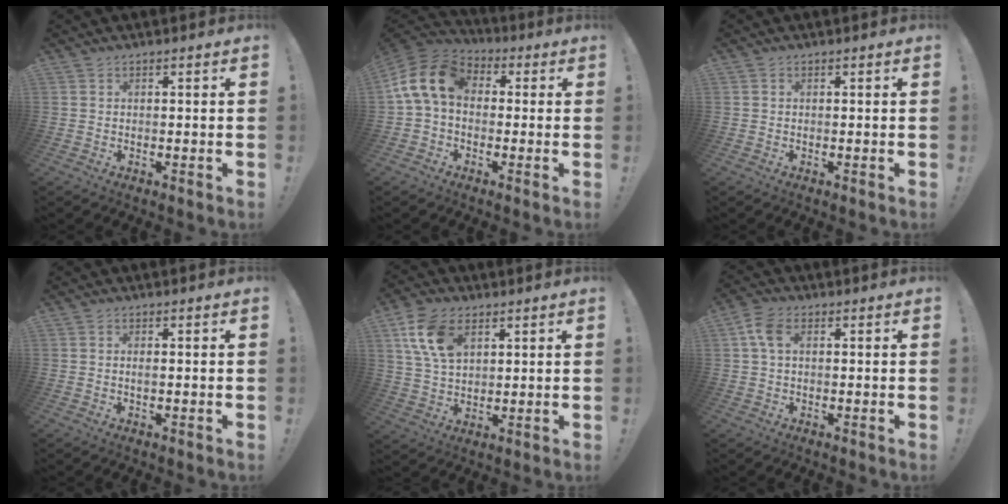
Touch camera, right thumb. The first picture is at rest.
{"total": 13.8, "force": [1.9, 9.3, 9.9], "torque": [-0.195, 0.019, 0.037]}
{"total": 0.0}
{"total": 0.6, "force": [0.1, 0.0, 0.6], "torque": [-0.005, -0.004, 0.000]}
{"total": 12.7, "force": [5.8, 7.9, 8.1], "torque": [-0.156, -0.009, 0.110]}
{"total": 6.0, "force": [1.5, 3.6, 4.6], "torque": [-0.089, 0.005, 0.029]}